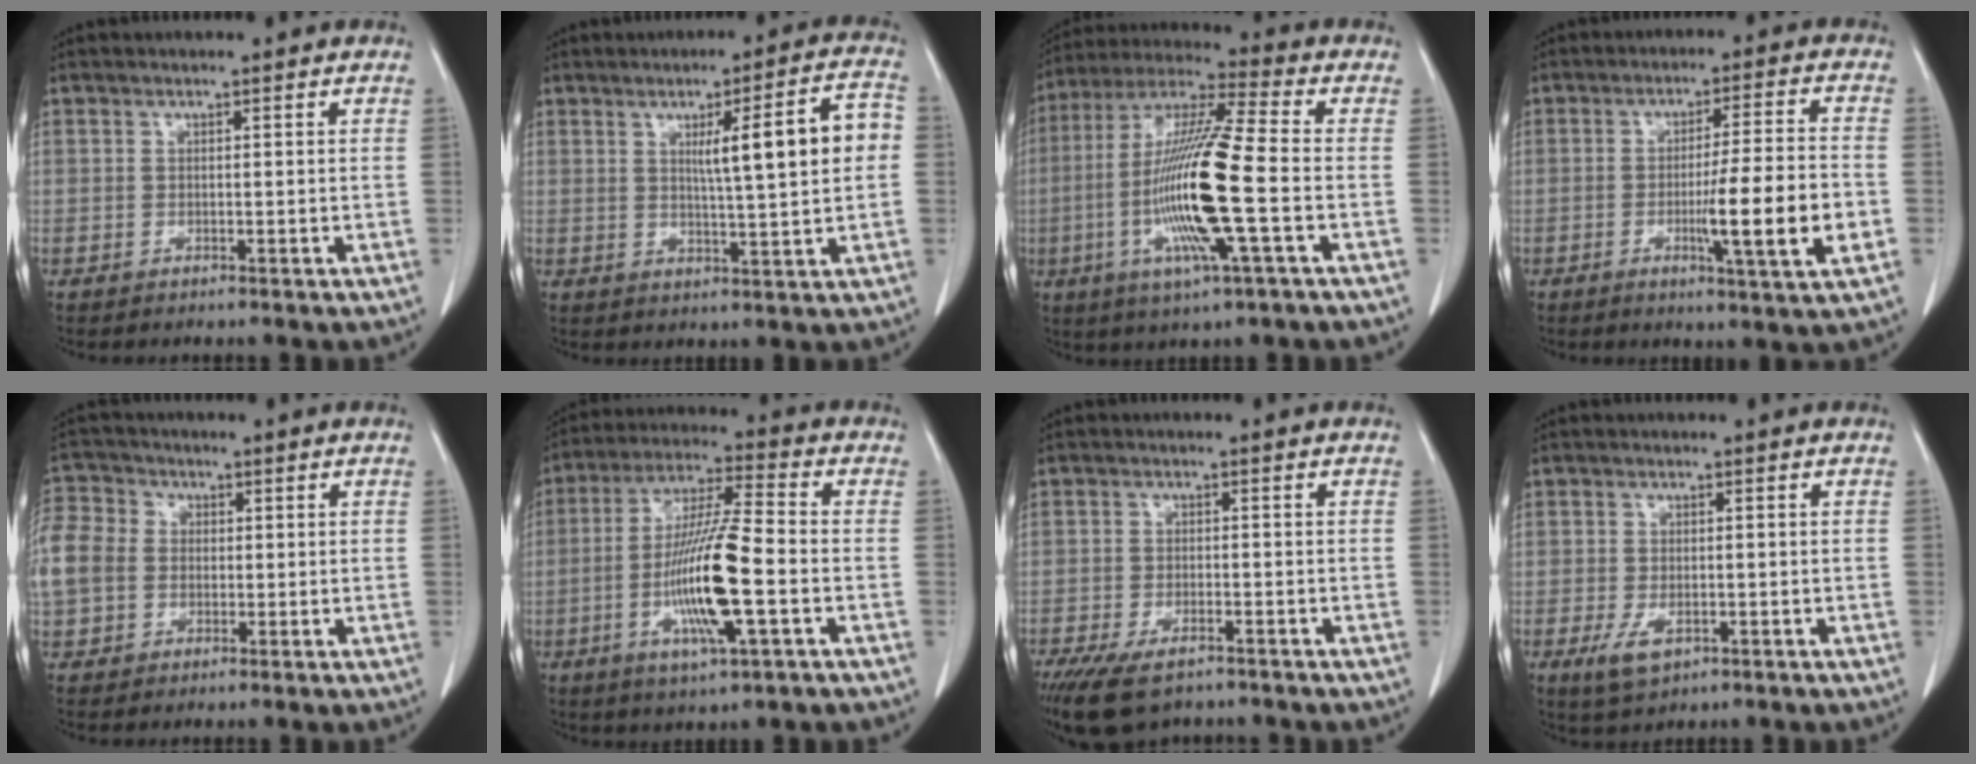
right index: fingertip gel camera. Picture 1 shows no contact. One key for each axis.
{"total": 10.4, "fx": 1.4, "fy": 0.3, "fz": 10.3, "tx": -0.145, "ty": 0.014, "tz": 0.022}
{"total": 17.3, "fx": -3.5, "fy": 0.5, "fz": 17.0, "tx": -0.346, "ty": -0.010, "tz": -0.075}
{"total": 11.1, "fx": -3.0, "fy": -0.4, "fz": 10.7, "tx": -0.166, "ty": -0.013, "tz": -0.050}
{"total": 19.1, "fx": 1.1, "fy": 17.0, "fz": 8.6, "tx": -0.288, "ty": 0.069, "tz": 0.026}
{"total": 14.4, "fx": -3.6, "fy": 1.1, "fz": 13.9, "tx": -0.272, "ty": -0.009, "tz": -0.068}
{"total": 9.1, "fx": -6.7, "fy": 3.6, "fz": 5.1, "tx": -0.087, "ty": -0.012, "tz": -0.108}
{"total": 4.2, "fx": -1.8, "fy": 2.3, "fz": 2.9, "tx": -0.055, "ty": -0.004, "tz": -0.026}